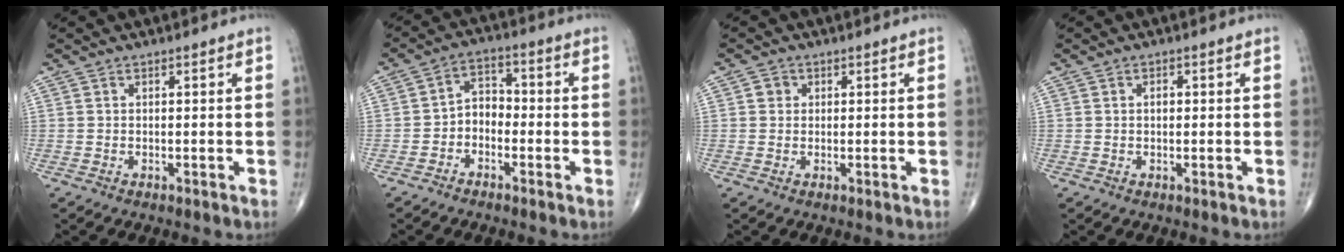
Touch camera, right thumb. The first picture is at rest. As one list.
[{"total": 4.9, "force": [-1.8, 3.6, 2.8], "torque": [-0.023, 0.030, -0.045]}, {"total": 1.7, "force": [0.4, 1.6, 0.5], "torque": [-0.001, 0.001, 0.002]}, {"total": 1.3, "force": [0.2, 0.8, 0.9], "torque": [-0.010, 0.003, 0.003]}]